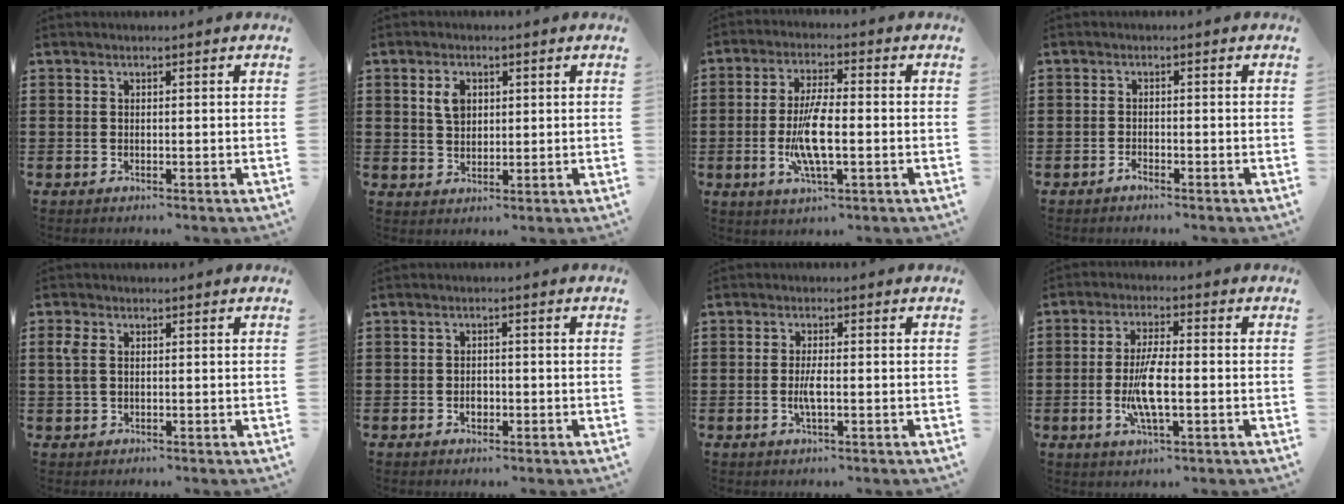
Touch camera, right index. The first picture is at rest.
{"total": 3.5, "force": [1.1, 2.3, 2.4], "torque": [-0.048, 0.006, 0.016]}
{"total": 8.4, "force": [-1.6, 2.3, 7.9], "torque": [-0.174, -0.014, -0.034]}
{"total": 1.1, "force": [-1.0, 0.3, 0.4], "torque": [-0.011, -0.002, -0.019]}
{"total": 2.8, "force": [0.5, 1.7, 2.2], "torque": [-0.055, 0.005, 0.005]}
{"total": 1.8, "force": [-0.6, 1.2, 1.2], "torque": [-0.025, 0.003, -0.012]}
{"total": 2.8, "force": [-0.6, 0.7, 2.7], "torque": [-0.062, -0.006, -0.015]}
{"total": 7.4, "force": [-1.5, 2.0, 7.0], "torque": [-0.152, -0.012, -0.032]}